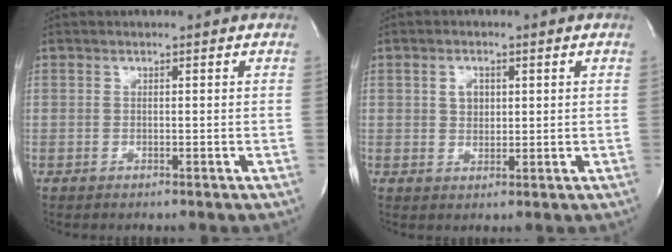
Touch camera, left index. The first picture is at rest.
{"total": 2.5, "force": [0.6, 1.8, 1.5], "torque": [-0.031, 0.000, 0.011]}